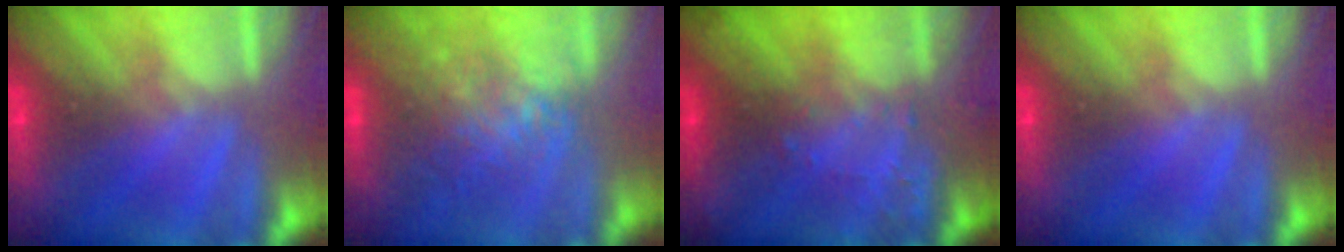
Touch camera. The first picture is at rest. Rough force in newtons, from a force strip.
{"total": 7.9}
{"total": 3.0}
{"total": 0.0}